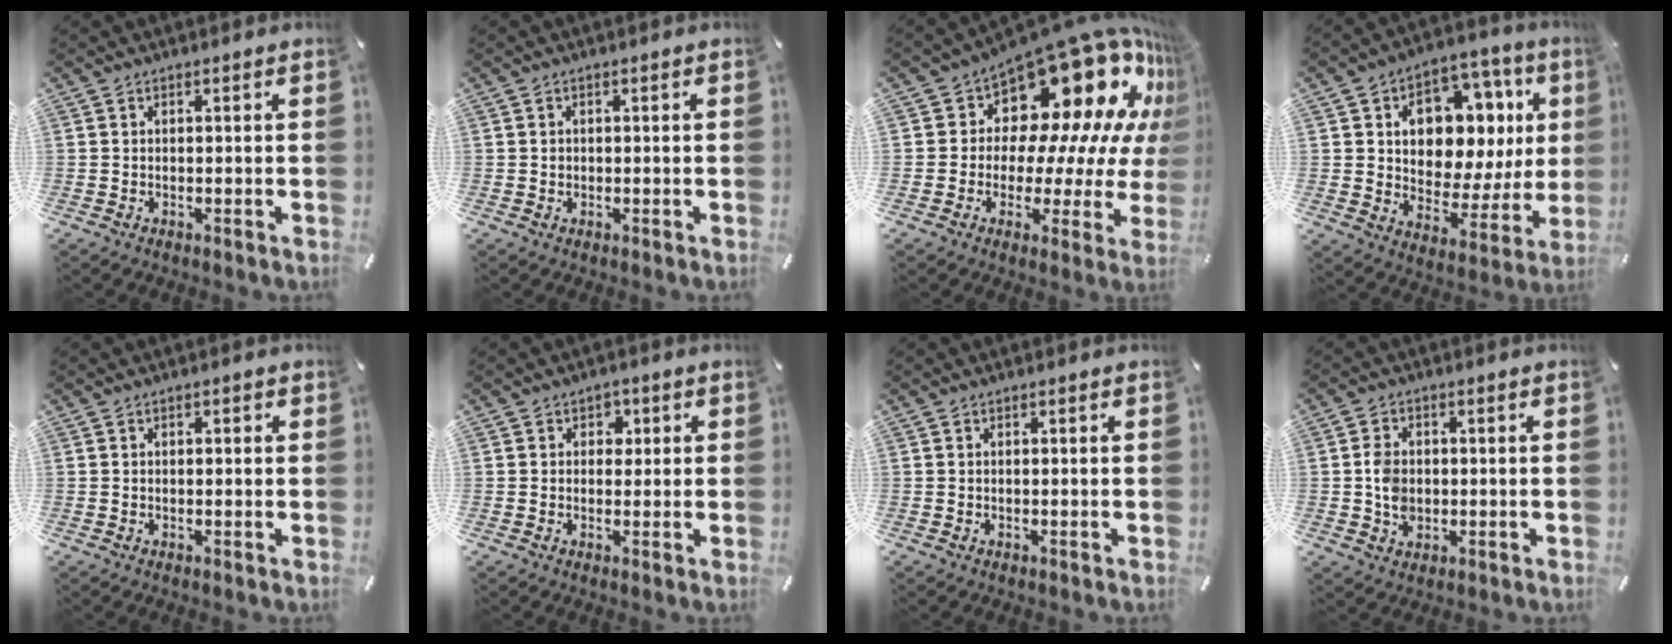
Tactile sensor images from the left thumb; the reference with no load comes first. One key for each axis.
{"total": 0.7, "fx": -0.1, "fy": 0.6, "fz": 0.2, "tx": -0.004, "ty": 0.005, "tz": -0.004}
{"total": 21.5, "fx": 13.2, "fy": 11.9, "fz": 12.2, "tx": -0.162, "ty": -0.120, "tz": 0.237}
{"total": 13.2, "fx": 5.2, "fy": 9.3, "fz": 7.8, "tx": -0.103, "ty": -0.054, "tz": 0.090}
{"total": 0.7, "fx": -0.1, "fy": 0.4, "fz": 0.5, "tx": -0.010, "ty": 0.002, "tz": -0.002}
{"total": 2.5, "fx": 0.1, "fy": 2.3, "fz": 1.0, "tx": -0.007, "ty": 0.001, "tz": -0.006}
{"total": 0.0}
{"total": 5.4, "fx": -0.4, "fy": 4.4, "fz": 3.2, "tx": -0.072, "ty": -0.001, "tz": -0.012}